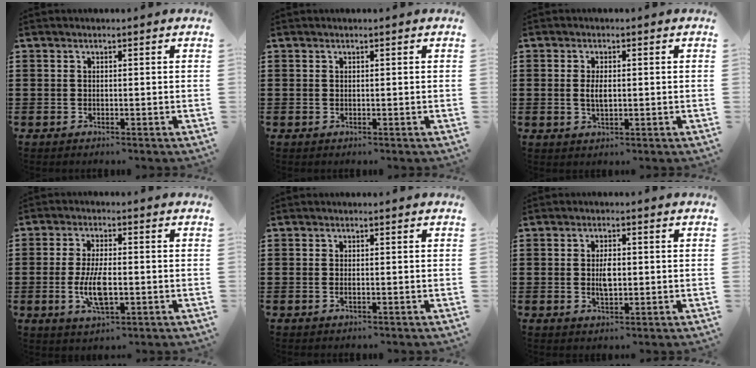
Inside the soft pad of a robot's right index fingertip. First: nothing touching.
{"total": 0.0}
{"total": 2.5, "force": [0.1, 1.1, 2.2], "torque": [-0.050, 0.001, -0.003]}
{"total": 7.0, "force": [-1.3, 2.8, 6.3], "torque": [-0.135, -0.003, -0.028]}
{"total": 0.6, "force": [-0.2, 0.1, 0.5], "torque": [-0.011, -0.003, -0.003]}
{"total": 3.4, "force": [0.0, 1.6, 3.0], "torque": [-0.057, 0.004, -0.001]}